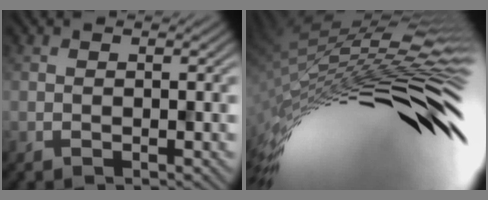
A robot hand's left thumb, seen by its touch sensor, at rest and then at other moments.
{"total": 16.8, "force": [-0.8, 3.6, 16.4], "torque": [-0.298, 0.000, -0.005]}